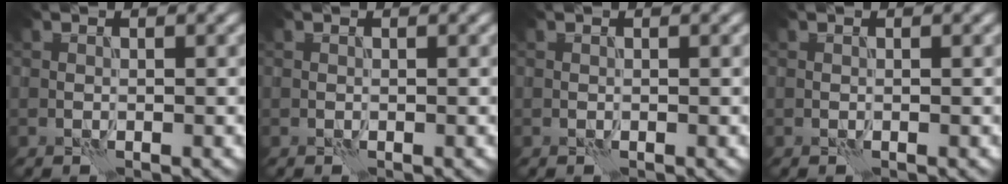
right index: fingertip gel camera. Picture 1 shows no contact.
{"total": 0.0}
{"total": 0.0}
{"total": 0.0}